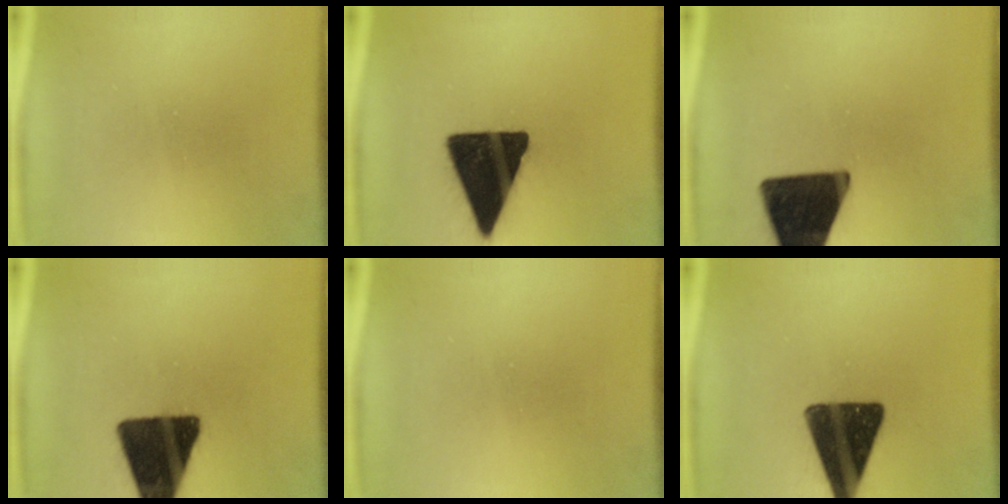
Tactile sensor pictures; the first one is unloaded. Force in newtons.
{"total": 18.1}
{"total": 17.1}
{"total": 16.3}
{"total": 0.0}
{"total": 14.5}